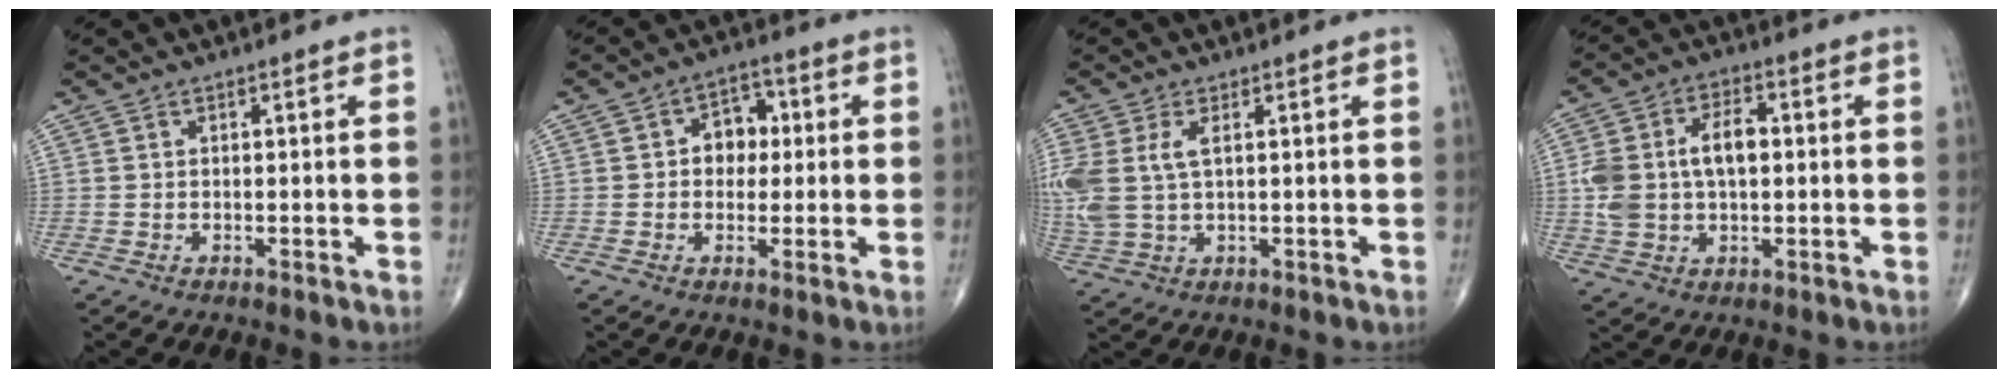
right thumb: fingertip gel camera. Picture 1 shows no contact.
{"total": 6.3, "force": [0.6, 4.9, 4.0], "torque": [-0.022, 0.013, 0.001]}
{"total": 8.8, "force": [1.7, 4.7, 7.2], "torque": [-0.190, 0.008, 0.044]}
{"total": 11.6, "force": [0.7, 7.0, 9.2], "torque": [-0.172, 0.022, 0.017]}